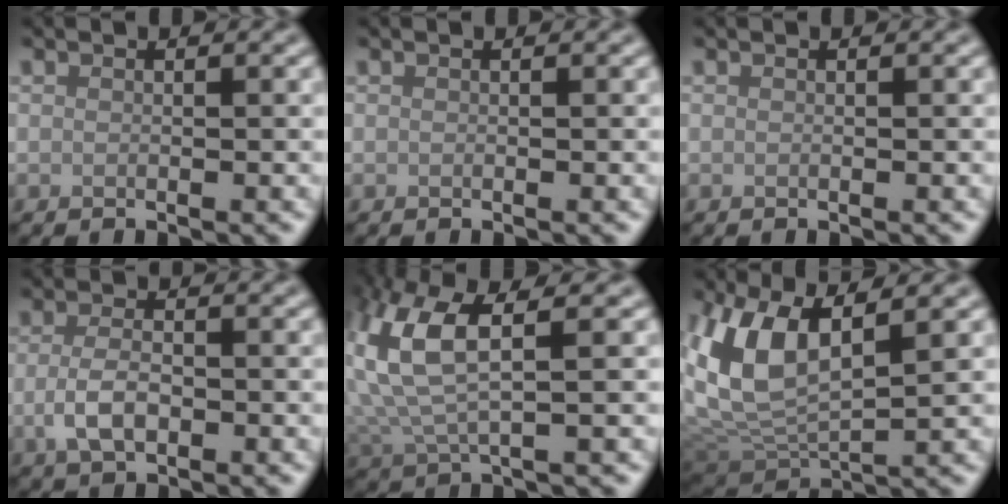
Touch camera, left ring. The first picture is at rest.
{"total": 0.0}
{"total": 0.0}
{"total": 3.3, "force": [-0.8, 1.8, 2.7], "torque": [-0.057, -0.004, -0.016]}
{"total": 7.3, "force": [2.4, 2.8, 6.3], "torque": [-0.154, 0.008, 0.046]}
{"total": 7.5, "force": [1.9, 3.6, 6.3], "torque": [-0.146, -0.003, 0.037]}